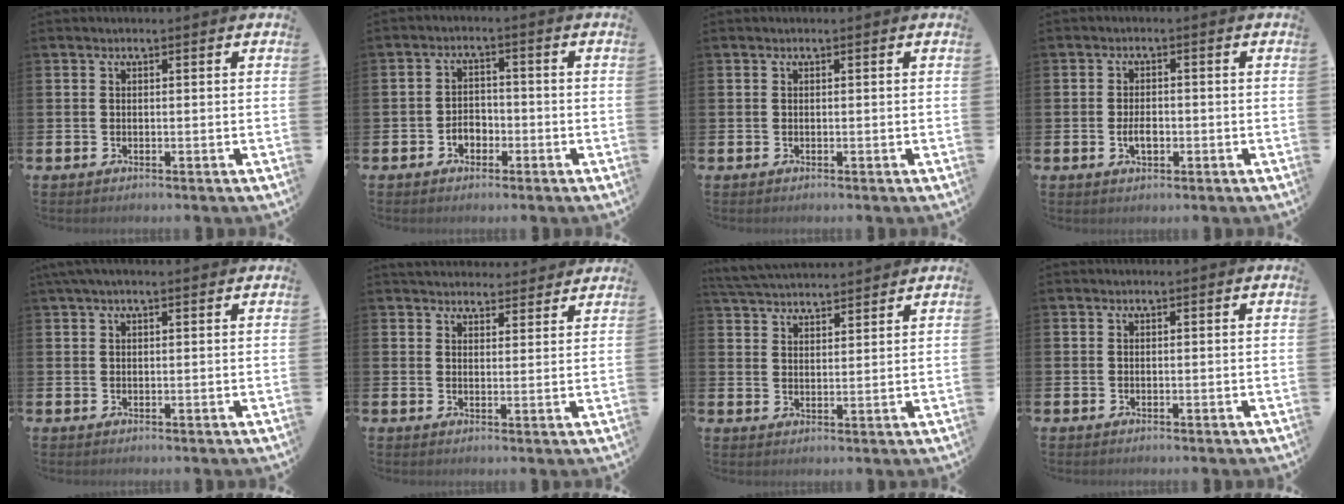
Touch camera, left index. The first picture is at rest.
{"total": 2.8, "force": [-1.5, 2.0, 1.2], "torque": [-0.024, 0.006, -0.034]}
{"total": 0.0}
{"total": 2.6, "force": [-0.6, 1.5, 2.1], "torque": [-0.029, -0.002, -0.013]}
{"total": 1.8, "force": [1.3, 0.2, 1.2], "torque": [-0.022, 0.002, 0.022]}
{"total": 4.0, "force": [3.9, 1.0, 0.1], "torque": [0.002, -0.021, 0.070]}
{"total": 4.5, "force": [4.5, 0.6, 0.2], "torque": [-0.023, -0.022, 0.084]}
{"total": 0.0}